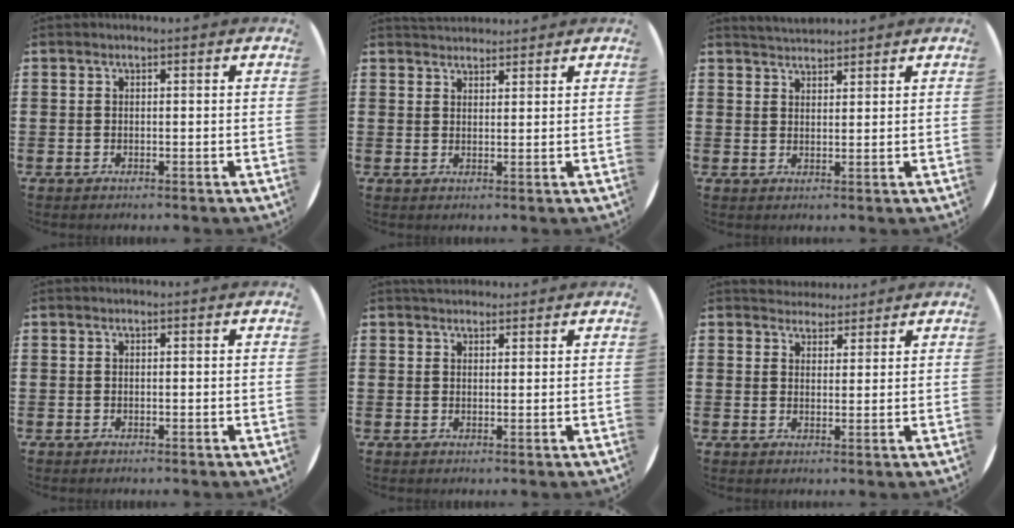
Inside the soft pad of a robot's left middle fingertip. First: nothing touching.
{"total": 2.2, "force": [2.1, 0.6, -0.1], "torque": [0.001, 0.002, 0.041]}
{"total": 2.9, "force": [2.9, 0.3, 0.0], "torque": [-0.005, -0.005, 0.054]}
{"total": 0.0}
{"total": 2.2, "force": [2.0, 0.8, -0.1], "torque": [-0.002, 0.004, 0.040]}
{"total": 3.1, "force": [3.0, 0.8, -0.2], "torque": [-0.002, -0.007, 0.056]}